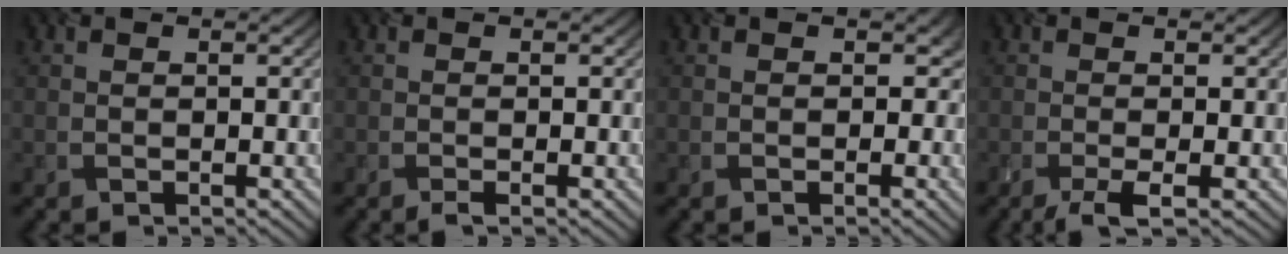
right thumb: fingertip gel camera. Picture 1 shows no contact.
{"total": 0.8, "force": [-0.4, 0.1, 0.6], "torque": [-0.013, -0.001, -0.008]}
{"total": 2.3, "force": [-0.5, 2.0, 1.0], "torque": [-0.011, -0.015, -0.007]}
{"total": 2.6, "force": [-1.6, 0.5, 2.1], "torque": [-0.040, -0.002, -0.031]}